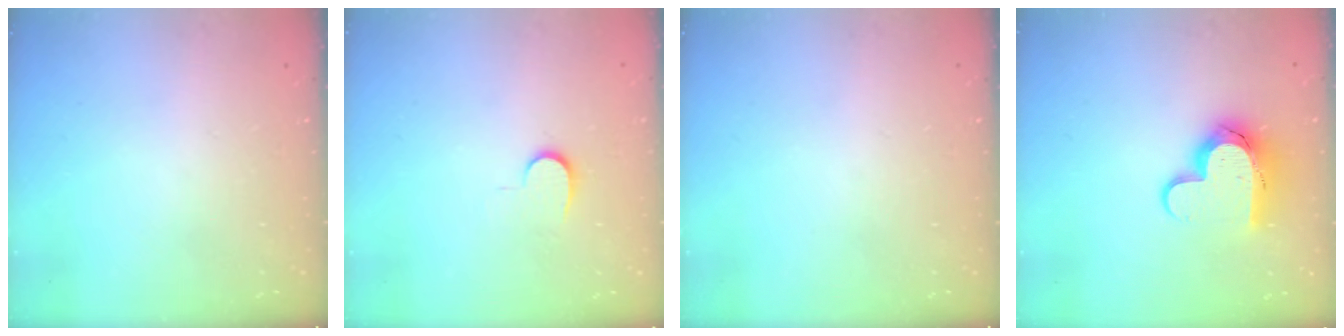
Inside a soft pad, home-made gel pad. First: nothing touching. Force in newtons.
{"total": 5.4, "press": 5.4, "slide": 0.6}
{"total": 0.0}
{"total": 14.0, "press": 13.9, "slide": 1.4}